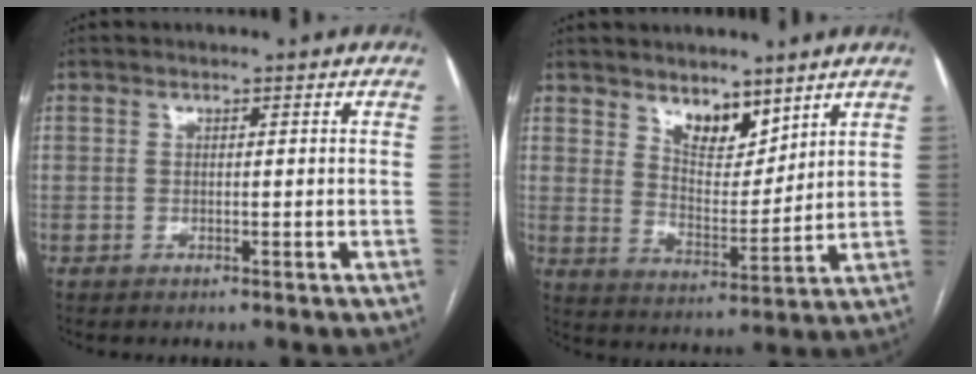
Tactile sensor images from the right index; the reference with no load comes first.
{"total": 7.0, "force": [5.2, 3.1, 3.7], "torque": [-0.057, -0.012, 0.098]}